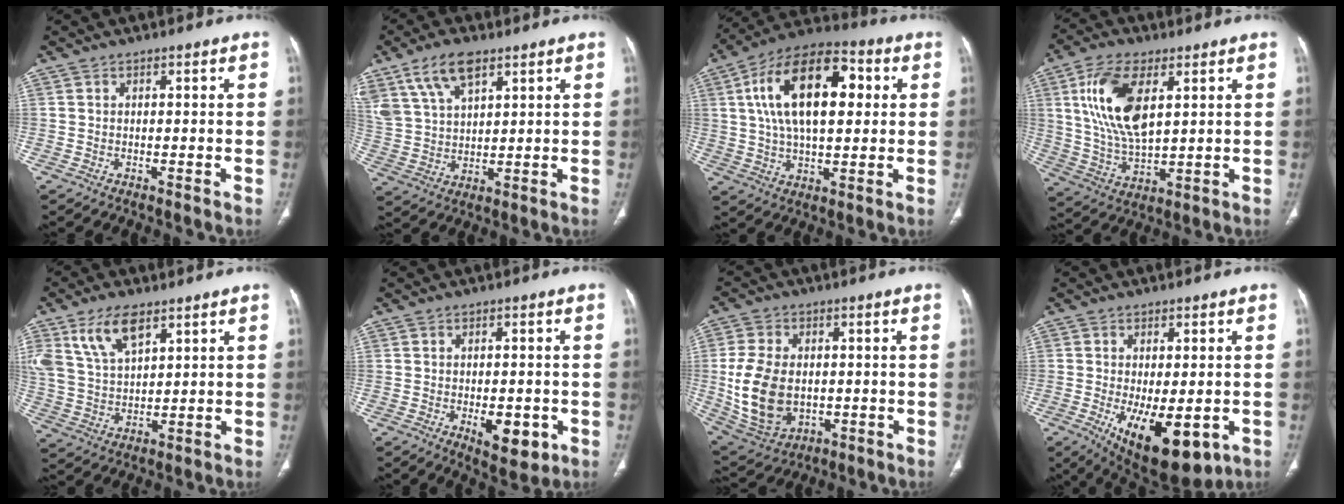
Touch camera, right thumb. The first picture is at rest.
{"total": 10.7, "force": [6.5, 5.0, 6.8], "torque": [-0.129, -0.014, 0.134]}
{"total": 20.5, "force": [4.5, 10.6, 17.0], "torque": [-0.273, 0.018, 0.068]}
{"total": 14.9, "force": [4.7, 7.2, 12.1], "torque": [-0.239, -0.015, 0.095]}
{"total": 10.6, "force": [5.9, 5.2, 7.1], "torque": [-0.134, -0.016, 0.124]}
{"total": 7.6, "force": [-2.3, 3.8, 6.2], "torque": [-0.073, -0.002, -0.019]}
{"total": 15.2, "force": [-0.8, 10.7, 10.8], "torque": [-0.202, -0.004, 0.009]}
{"total": 14.7, "force": [-5.1, 6.7, 12.1], "torque": [-0.177, -0.013, -0.055]}